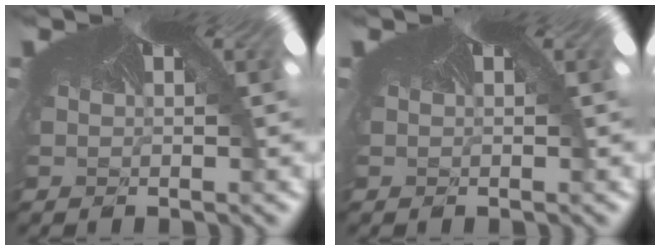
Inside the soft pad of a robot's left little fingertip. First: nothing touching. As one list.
[{"total": 0.0}]